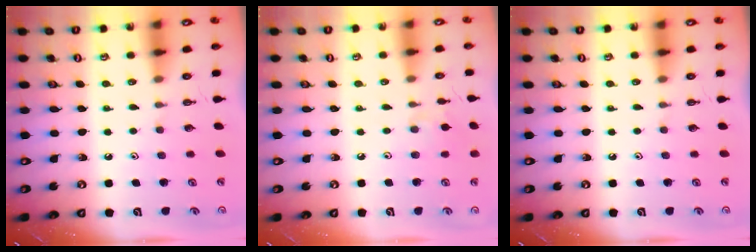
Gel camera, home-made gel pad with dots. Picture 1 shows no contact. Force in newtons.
{"total": 4.8, "press": 4.8, "slide": 0.7}
{"total": 0.0}